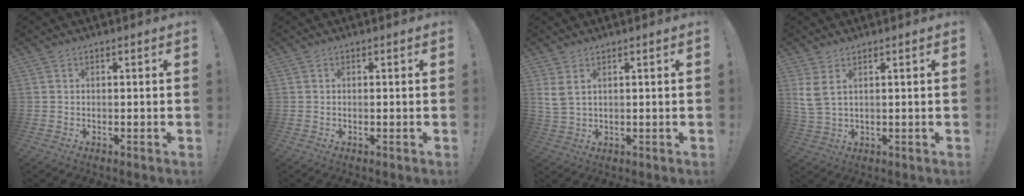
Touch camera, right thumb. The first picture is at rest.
{"total": 0.0}
{"total": 3.9, "force": [2.1, 1.8, 2.8], "torque": [-0.055, -0.007, 0.038]}
{"total": 4.7, "force": [2.3, 1.7, 3.7], "torque": [-0.071, -0.010, 0.043]}